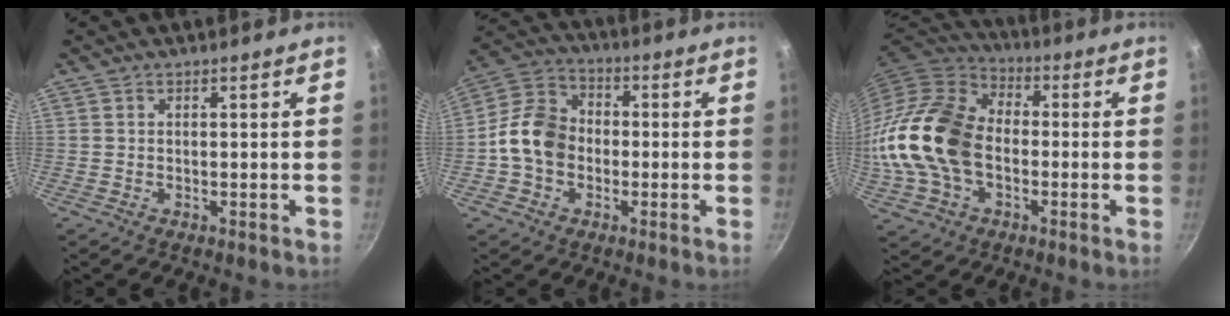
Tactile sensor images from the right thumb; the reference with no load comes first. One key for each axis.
{"total": 10.8, "fx": -1.8, "fy": 8.5, "fz": 6.5, "tx": -0.091, "ty": 0.031, "tz": -0.054}
{"total": 18.9, "fx": -2.3, "fy": 13.2, "fz": 13.3, "tx": -0.248, "ty": 0.033, "tz": -0.054}